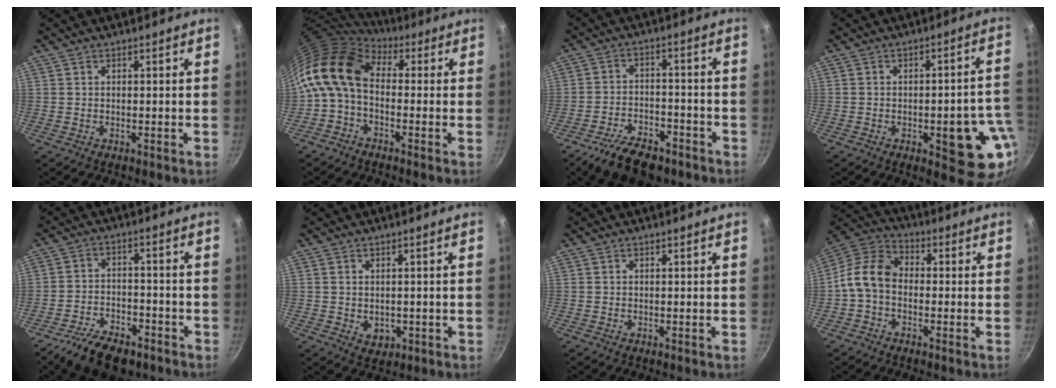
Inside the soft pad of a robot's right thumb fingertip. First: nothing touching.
{"total": 11.9, "force": [0.2, 7.9, 9.0], "torque": [-0.165, 0.024, -0.019]}
{"total": 11.3, "force": [-7.7, 5.5, 6.2], "torque": [-0.096, 0.045, -0.127]}
{"total": 13.8, "force": [-3.8, 5.4, 12.1], "torque": [-0.102, 0.025, -0.046]}
{"total": 11.6, "force": [-7.8, 5.7, 6.4], "torque": [-0.101, 0.042, -0.132]}
{"total": 3.2, "force": [-0.3, 2.6, 1.9], "torque": [-0.022, -0.003, 0.003]}
{"total": 0.0}
{"total": 9.1, "force": [-1.7, 6.6, 6.1], "torque": [-0.105, 0.037, -0.055]}